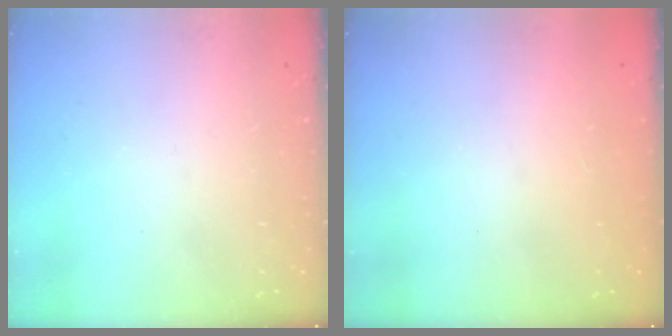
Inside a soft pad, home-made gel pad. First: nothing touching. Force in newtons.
{"total": 1.2, "press": 1.1, "slide": 0.5}